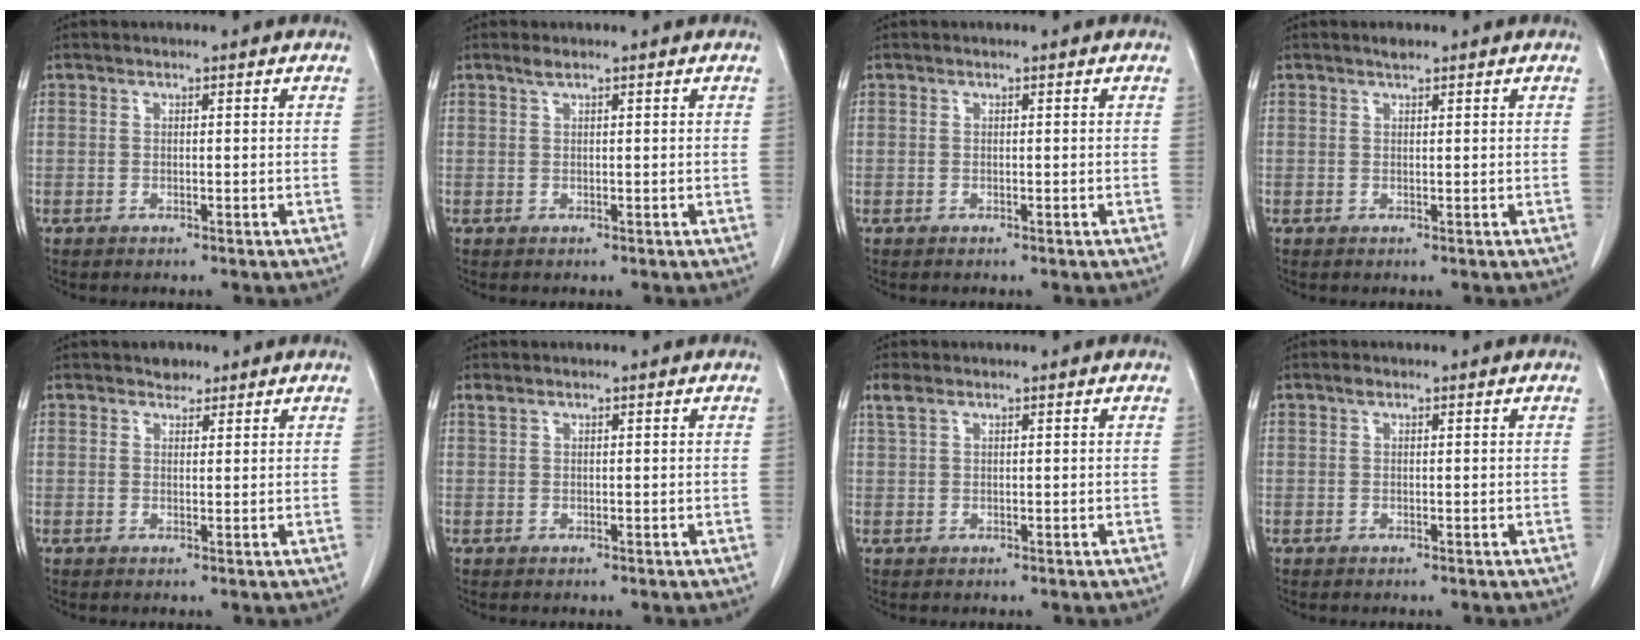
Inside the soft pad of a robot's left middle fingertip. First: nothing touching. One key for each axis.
{"total": 0.9, "fx": 0.7, "fy": -0.1, "fz": 0.5, "tx": -0.016, "ty": 0.002, "tz": 0.016}
{"total": 0.0}
{"total": 1.0, "fx": 0.8, "fy": 0.2, "fz": 0.4, "tx": -0.017, "ty": 0.001, "tz": 0.017}
{"total": 1.7, "fx": 1.4, "fy": 1.0, "fz": 0.2, "tx": -0.004, "ty": 0.000, "tz": 0.020}
{"total": 0.7, "fx": 0.6, "fy": 0.2, "fz": 0.3, "tx": -0.015, "ty": 0.011, "tz": 0.015}
{"total": 1.9, "fx": 1.3, "fy": 0.8, "fz": 1.2, "tx": -0.036, "ty": 0.016, "tz": 0.033}
{"total": 0.6, "fx": 0.4, "fy": 0.3, "fz": 0.3, "tx": -0.008, "ty": 0.003, "tz": 0.007}